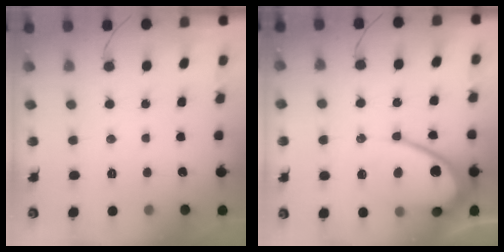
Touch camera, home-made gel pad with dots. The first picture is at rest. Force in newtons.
{"total": 13.0, "press": 13.0, "slide": 1.0}